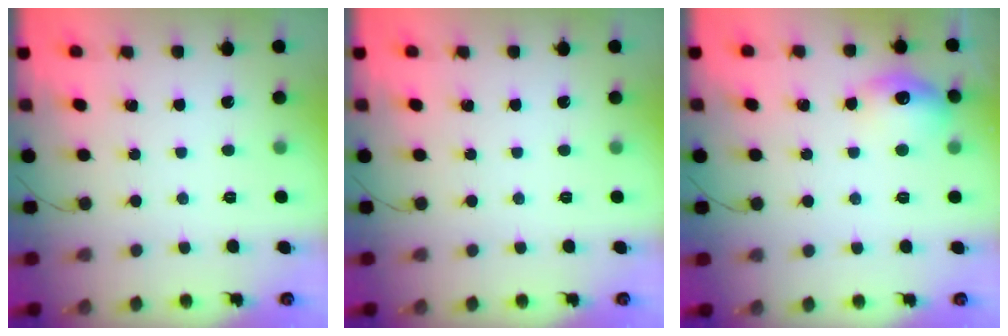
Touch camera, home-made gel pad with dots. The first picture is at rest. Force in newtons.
{"total": 0.0}
{"total": 11.4, "press": 11.4, "slide": 0.7}